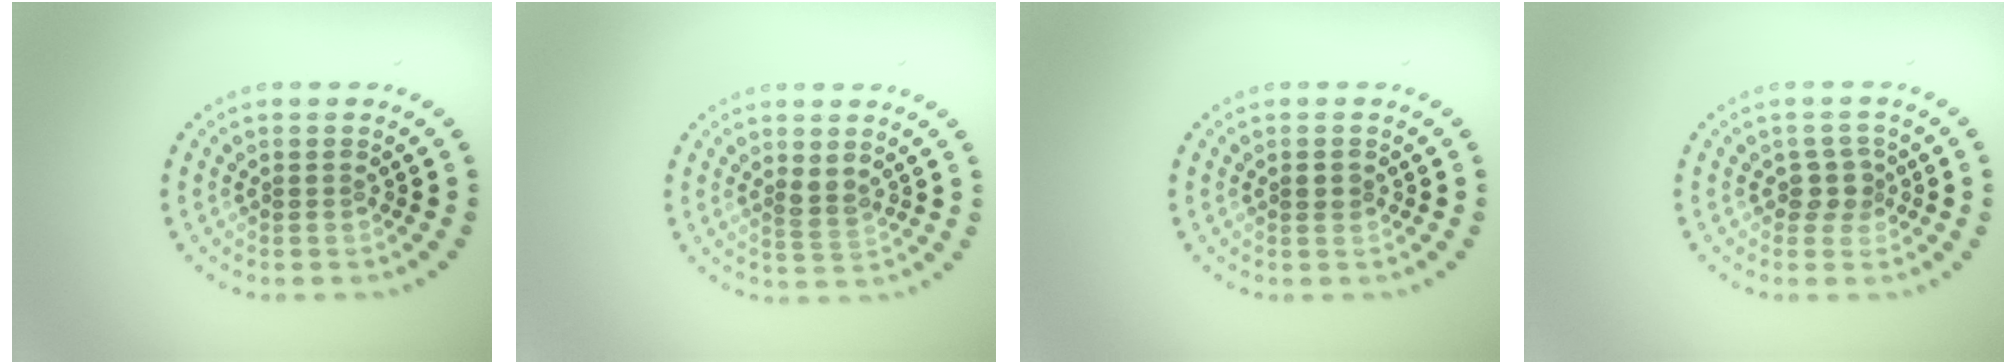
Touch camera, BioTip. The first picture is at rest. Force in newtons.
{"total": 1.5, "press": 1.3, "slide": 0.9}
{"total": 1.1, "press": 1.1, "slide": 0.2}
{"total": 1.7, "press": 1.5, "slide": 0.8}